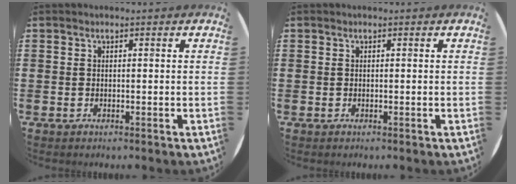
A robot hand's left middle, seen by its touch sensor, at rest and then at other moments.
{"total": 0.0}